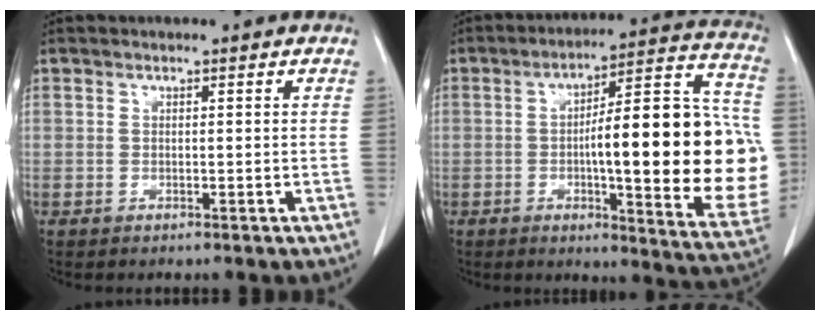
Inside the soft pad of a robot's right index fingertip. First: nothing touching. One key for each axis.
{"total": 25.7, "fx": -1.7, "fy": 4.4, "fz": 25.3, "tx": -0.271, "ty": 0.025, "tz": -0.019}